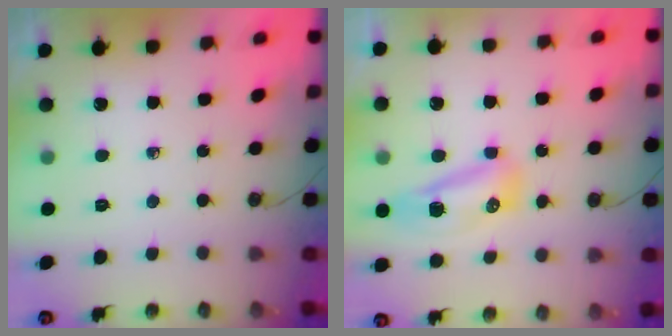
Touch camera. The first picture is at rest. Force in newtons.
{"total": 12.0, "press": 10.2, "slide": 6.4}